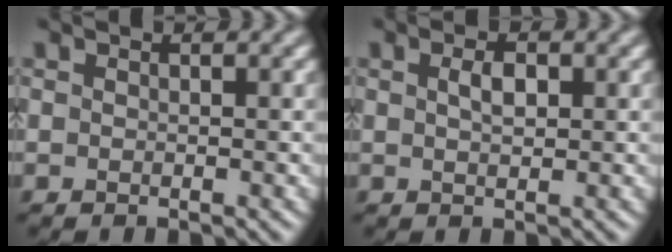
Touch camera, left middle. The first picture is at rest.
{"total": 1.6, "force": [0.6, 0.7, 1.4], "torque": [-0.030, 0.005, 0.010]}